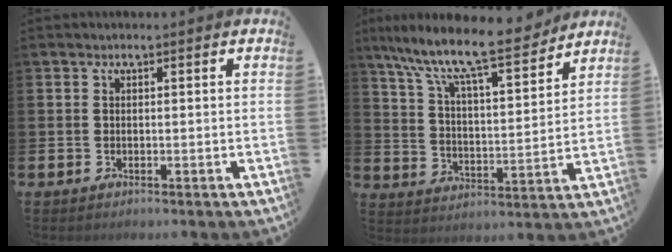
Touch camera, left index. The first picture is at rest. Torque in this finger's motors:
{"motor_torque": [0.58, -0.60, 1.05, 0.21]}